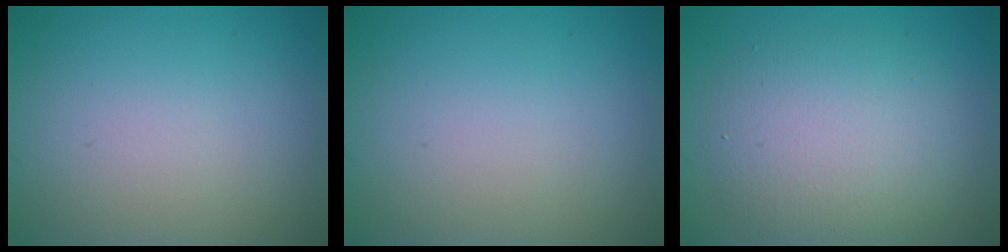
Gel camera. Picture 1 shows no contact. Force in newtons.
{"total": 0.0}
{"total": 5.3, "press": 5.3, "slide": 0.1}